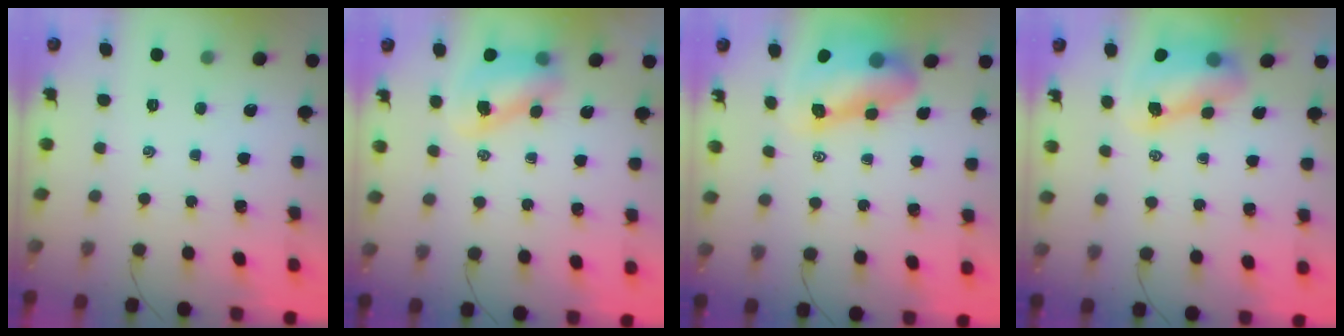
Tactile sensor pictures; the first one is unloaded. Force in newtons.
{"total": 8.0, "press": 7.8, "slide": 1.8}
{"total": 10.0, "press": 9.6, "slide": 2.8}
{"total": 7.9, "press": 7.7, "slide": 1.6}